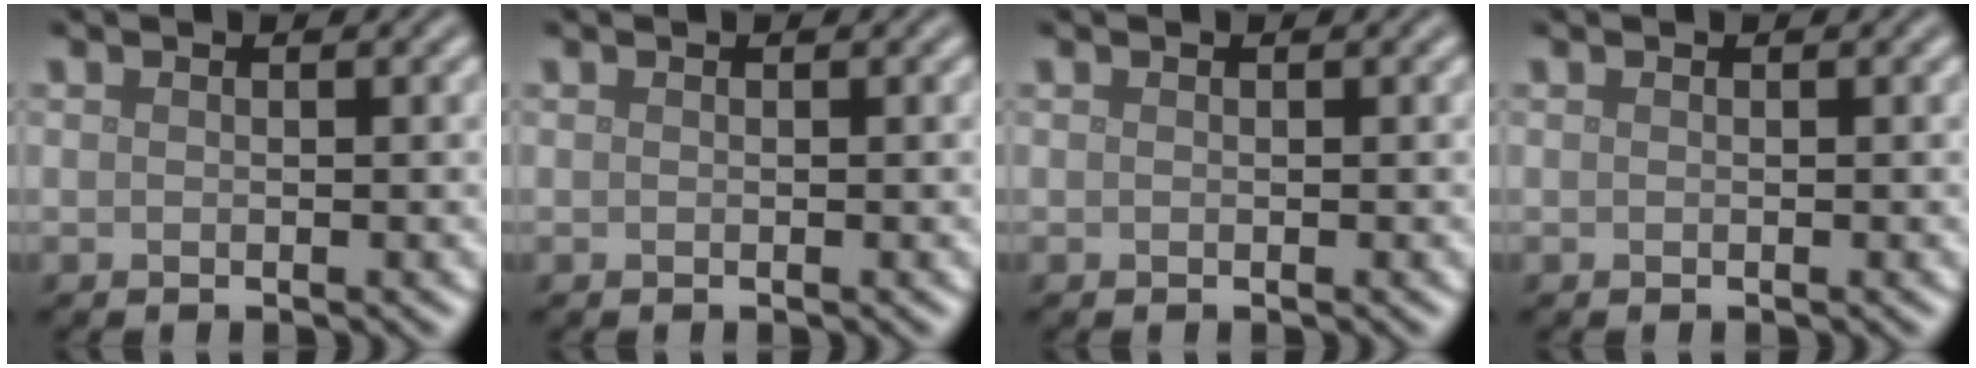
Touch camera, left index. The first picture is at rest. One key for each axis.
{"total": 0.0}
{"total": 0.0}
{"total": 0.0}